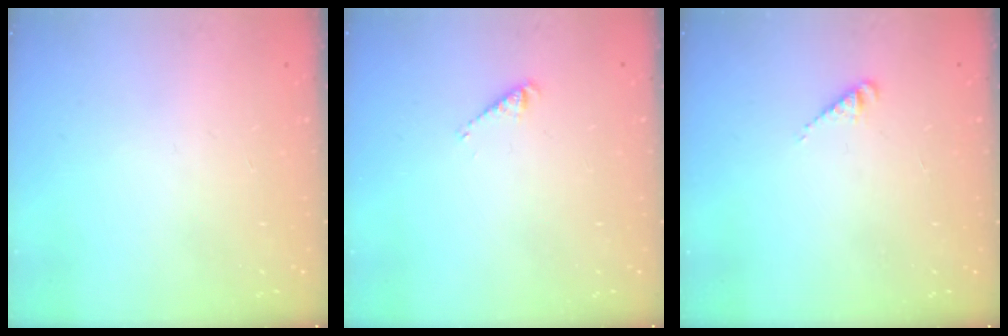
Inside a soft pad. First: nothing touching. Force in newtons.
{"total": 2.6, "press": 2.6, "slide": 0.5}
{"total": 2.3, "press": 2.3, "slide": 0.2}